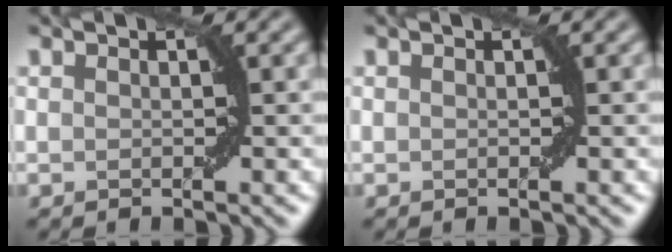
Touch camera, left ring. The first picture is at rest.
{"total": 0.0}